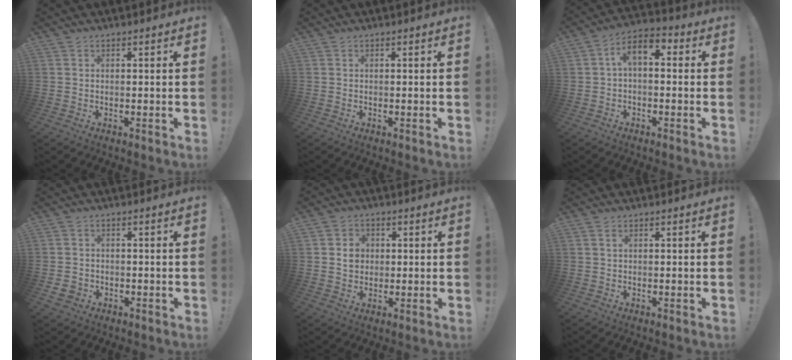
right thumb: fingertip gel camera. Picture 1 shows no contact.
{"total": 0.0}
{"total": 6.6, "force": [0.9, 3.5, 5.6], "torque": [-0.102, 0.006, 0.021]}
{"total": 2.9, "force": [-1.1, 2.4, 1.1], "torque": [-0.022, 0.000, -0.019]}
{"total": 5.5, "force": [0.9, 5.1, 1.9], "torque": [-0.021, 0.001, 0.016]}
{"total": 1.0, "force": [0.6, 0.3, 0.7], "torque": [-0.010, -0.002, 0.010]}